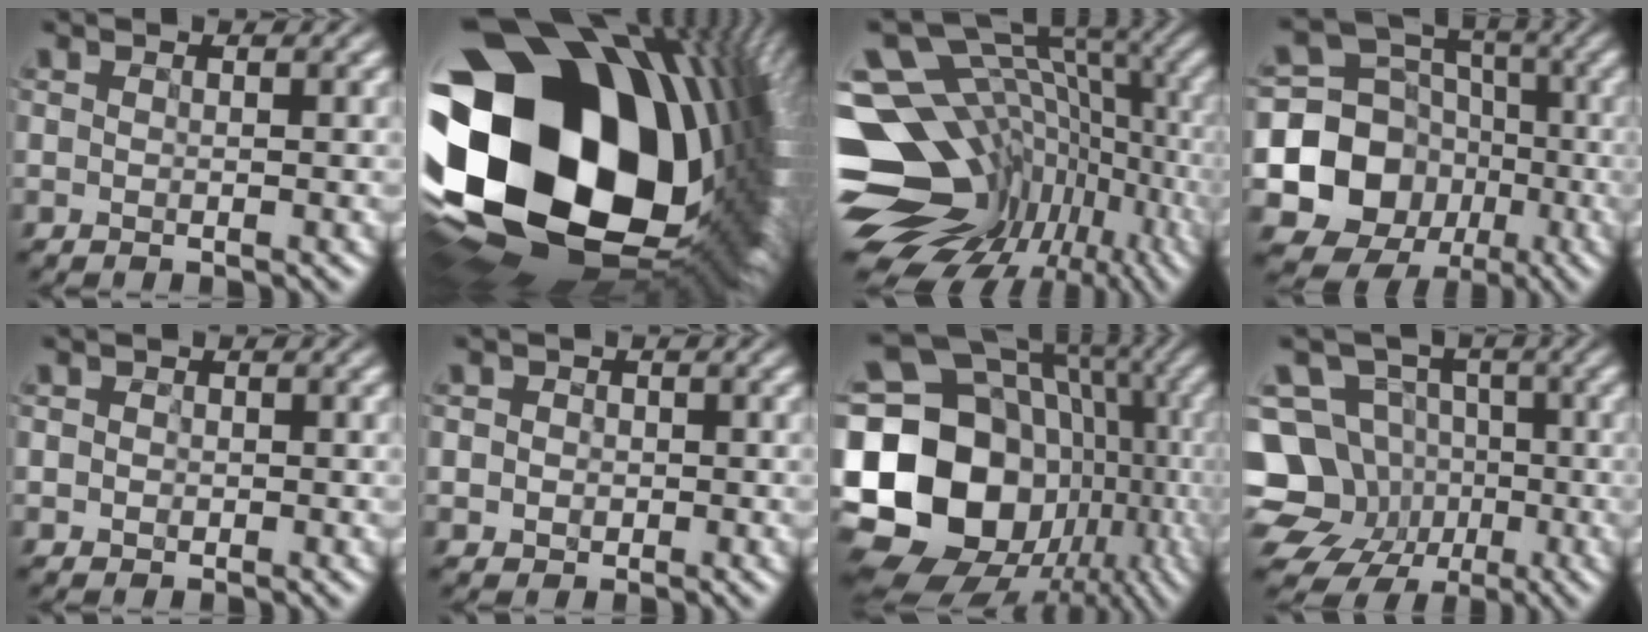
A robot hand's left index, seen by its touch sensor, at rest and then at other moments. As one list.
[{"total": 23.2, "force": [0.9, 16.5, 16.3], "torque": [-0.334, -0.088, 0.060]}, {"total": 16.4, "force": [-2.8, 12.6, 10.2], "torque": [-0.181, 0.011, -0.013]}, {"total": 11.7, "force": [-2.3, 10.4, 5.0], "torque": [-0.115, -0.020, -0.055]}, {"total": 1.8, "force": [0.5, 1.7, 0.6], "torque": [0.011, 0.015, -0.013]}, {"total": 3.1, "force": [0.4, 2.9, 1.0], "torque": [0.004, 0.028, -0.012]}, {"total": 21.5, "force": [-1.9, 18.0, 11.6], "torque": [-0.219, 0.003, -0.055]}, {"total": 15.0, "force": [-3.9, 13.7, 4.7], "torque": [-0.140, -0.005, -0.084]}]